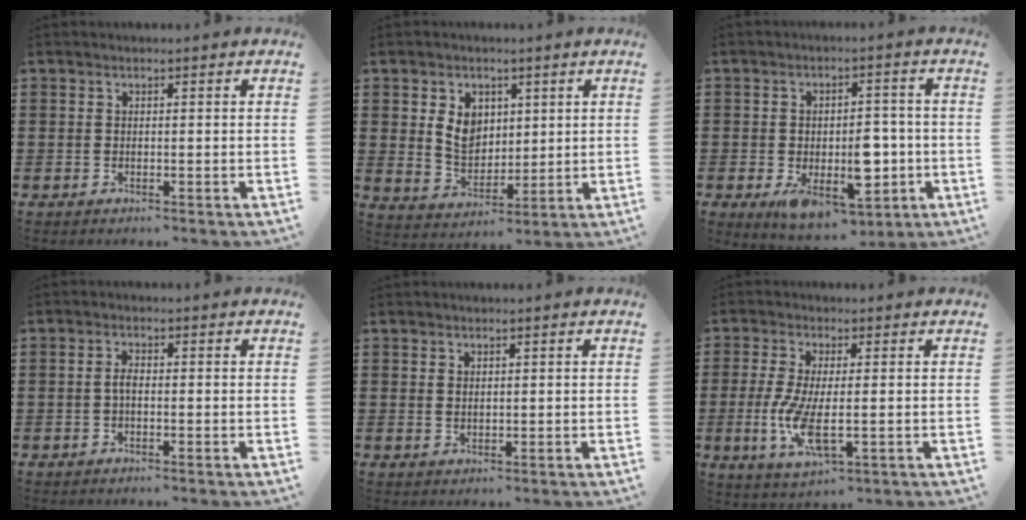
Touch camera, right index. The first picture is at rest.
{"total": 6.1, "force": [1.7, 4.9, 3.1], "torque": [-0.062, 0.008, 0.029]}
{"total": 9.2, "force": [-2.6, 5.1, 7.2], "torque": [-0.092, 0.001, -0.043]}
{"total": 1.7, "force": [-0.4, 0.6, 1.5], "torque": [-0.038, -0.002, -0.010]}
{"total": 0.9, "force": [0.7, 0.5, 0.3], "torque": [-0.008, 0.004, 0.013]}
{"total": 7.8, "force": [-1.3, 2.3, 7.3], "torque": [-0.167, -0.019, -0.027]}